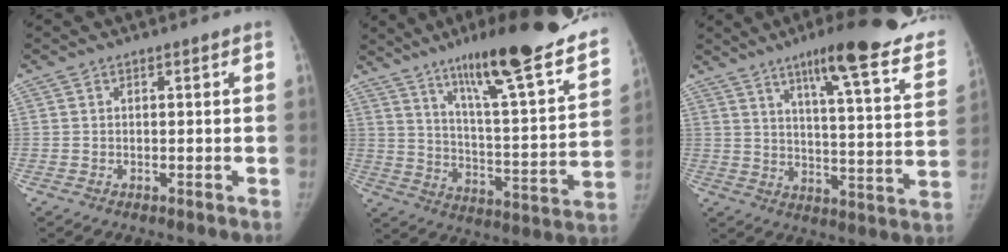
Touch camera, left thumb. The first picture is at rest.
{"total": 28.3, "force": [20.1, 4.0, 19.5], "torque": [-0.269, -0.078, 0.295]}
{"total": 25.3, "force": [17.6, 4.0, 17.8], "torque": [-0.221, -0.069, 0.232]}